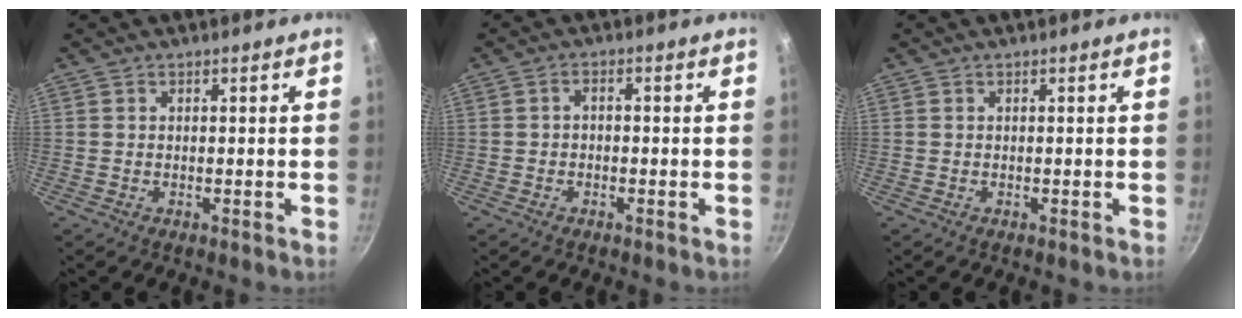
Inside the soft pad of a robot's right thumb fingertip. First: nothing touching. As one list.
[{"total": 1.7, "force": [-0.5, 1.1, 1.1], "torque": [-0.018, 0.012, -0.011]}, {"total": 0.0}]